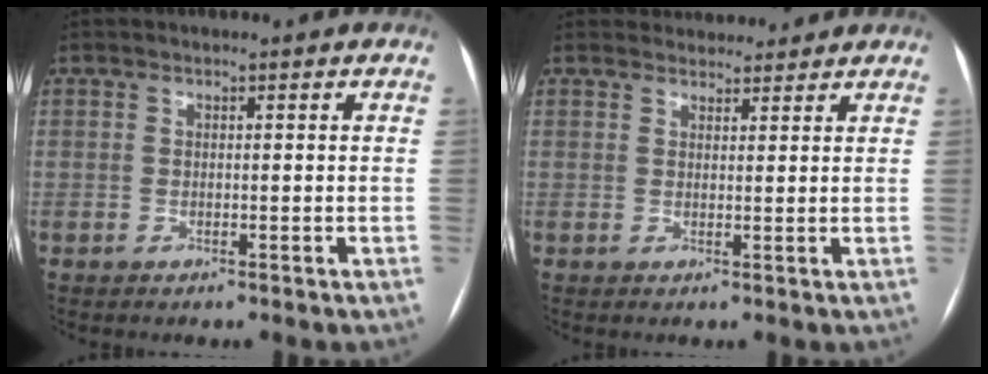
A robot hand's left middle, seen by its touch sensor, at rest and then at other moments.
{"total": 5.3, "force": [5.0, 1.6, 0.2], "torque": [0.003, 0.020, 0.062]}